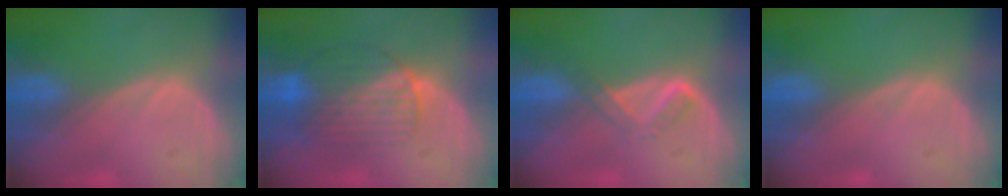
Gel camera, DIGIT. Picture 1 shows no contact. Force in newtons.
{"total": 8.0, "press": 7.6, "slide": 2.7}
{"total": 2.8, "press": 2.7, "slide": 0.7}
{"total": 0.0}